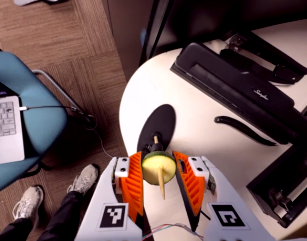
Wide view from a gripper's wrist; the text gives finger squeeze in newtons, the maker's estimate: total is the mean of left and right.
{"total": 11.6, "left": 11.5, "right": 11.8}